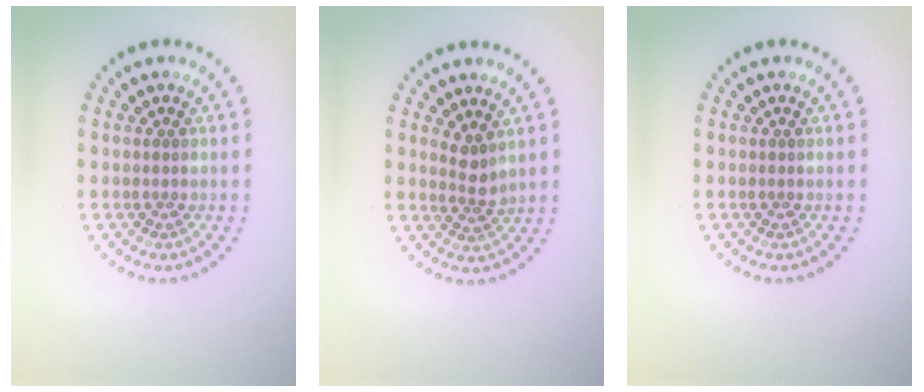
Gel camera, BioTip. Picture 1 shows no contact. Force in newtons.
{"total": 1.8, "press": 1.3, "slide": 1.2}
{"total": 0.0}